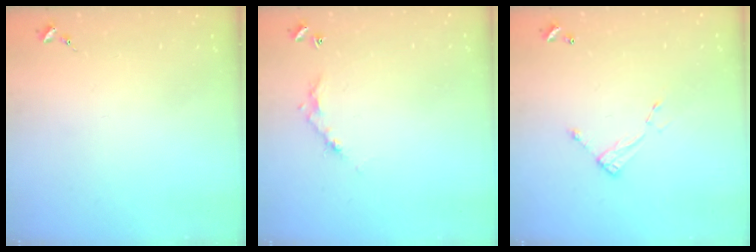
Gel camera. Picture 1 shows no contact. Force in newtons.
{"total": 5.2, "press": 5.2, "slide": 0.3}
{"total": 4.7, "press": 4.6, "slide": 0.4}